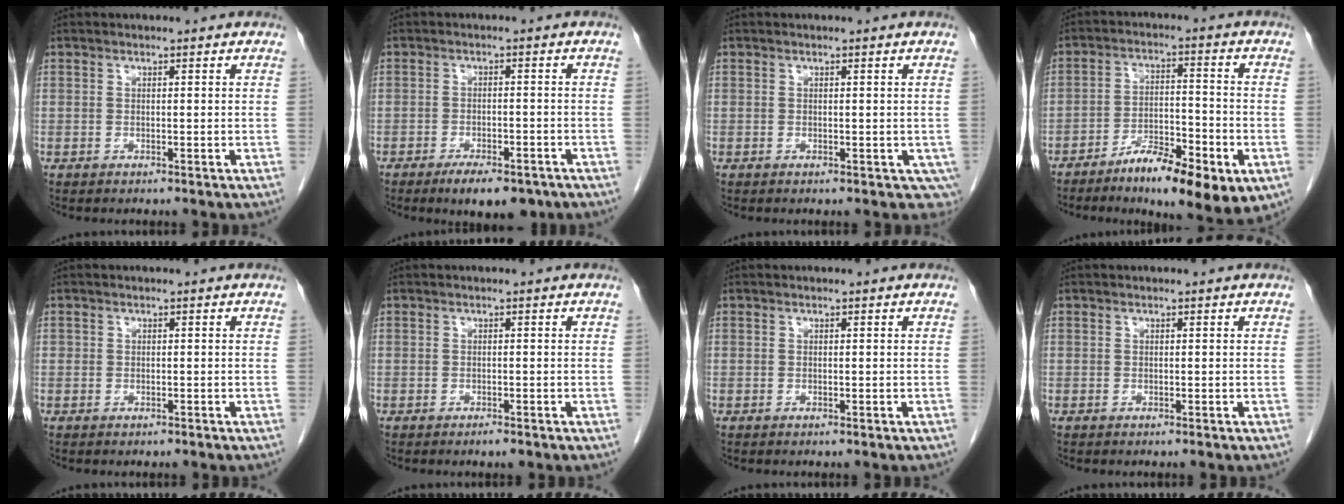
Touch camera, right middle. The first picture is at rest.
{"total": 7.2, "force": [-5.2, 2.5, 4.4], "torque": [-0.060, -0.005, -0.075]}
{"total": 2.4, "force": [-0.5, 1.6, 1.7], "torque": [-0.014, -0.001, -0.004]}
{"total": 12.2, "force": [-6.7, 2.8, 9.8], "torque": [-0.153, -0.001, -0.103]}
{"total": 0.6, "force": [-0.4, 0.5, 0.0], "torque": [-0.002, 0.005, -0.007]}
{"total": 1.0, "force": [-0.8, 0.3, 0.6], "torque": [-0.009, -0.001, -0.008]}
{"total": 0.0}
{"total": 0.0}